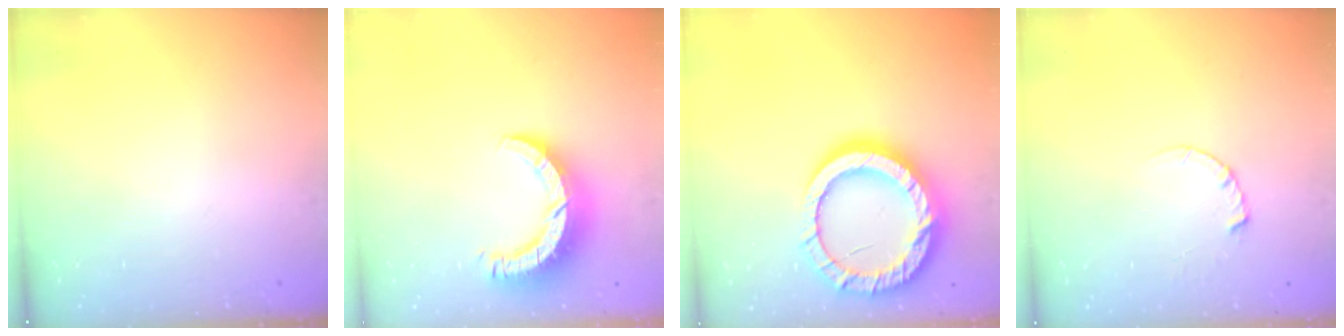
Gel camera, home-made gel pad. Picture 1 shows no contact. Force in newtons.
{"total": 10.3, "press": 10.2, "slide": 1.0}
{"total": 21.0, "press": 20.9, "slide": 2.1}
{"total": 2.4, "press": 2.4, "slide": 0.3}